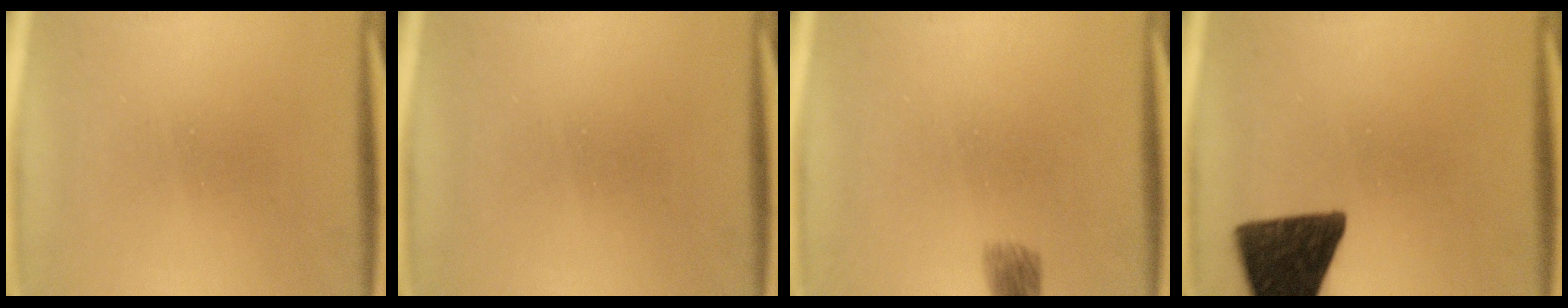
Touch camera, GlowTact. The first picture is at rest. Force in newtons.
{"total": 0.0}
{"total": 3.4}
{"total": 14.4}